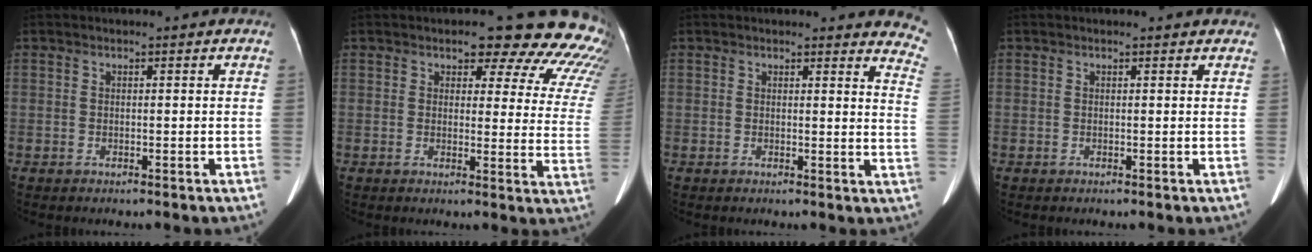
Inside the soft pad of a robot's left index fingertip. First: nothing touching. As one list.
[{"total": 16.6, "force": [15.0, 5.2, 5.0], "torque": [-0.015, -0.067, 0.129]}, {"total": 8.9, "force": [8.6, 1.4, 1.7], "torque": [0.013, -0.067, 0.048]}, {"total": 2.0, "force": [1.7, 0.9, 0.3], "torque": [-0.010, 0.010, 0.007]}]